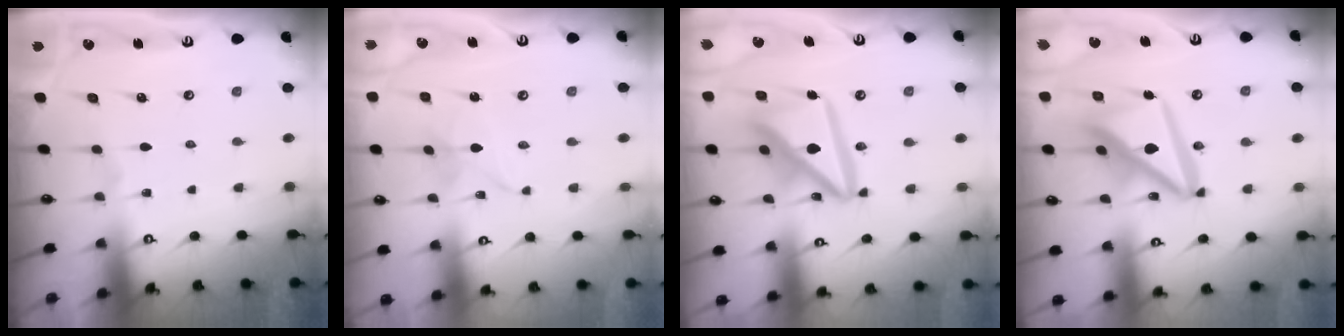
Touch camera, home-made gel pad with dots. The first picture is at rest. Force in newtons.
{"total": 1.7, "press": 1.6, "slide": 0.1}
{"total": 16.8, "press": 16.7, "slide": 1.9}
{"total": 15.2, "press": 15.1, "slide": 1.9}